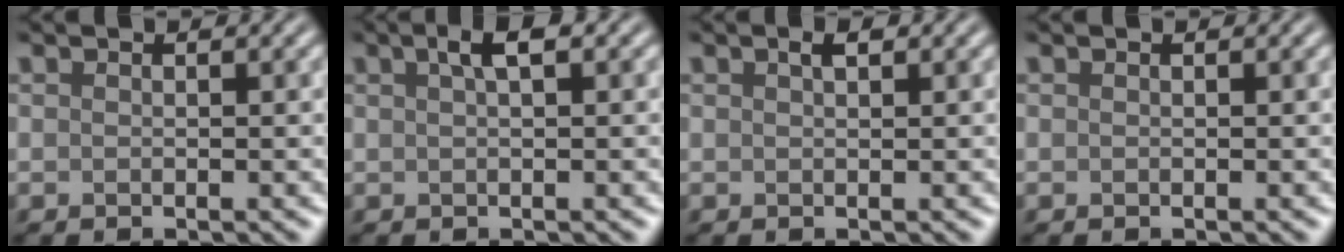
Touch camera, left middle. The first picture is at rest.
{"total": 2.0, "force": [0.9, 0.4, 1.7], "torque": [-0.028, 0.008, 0.015]}
{"total": 1.0, "force": [0.5, 0.3, 0.8], "torque": [-0.018, 0.001, 0.009]}
{"total": 0.0}